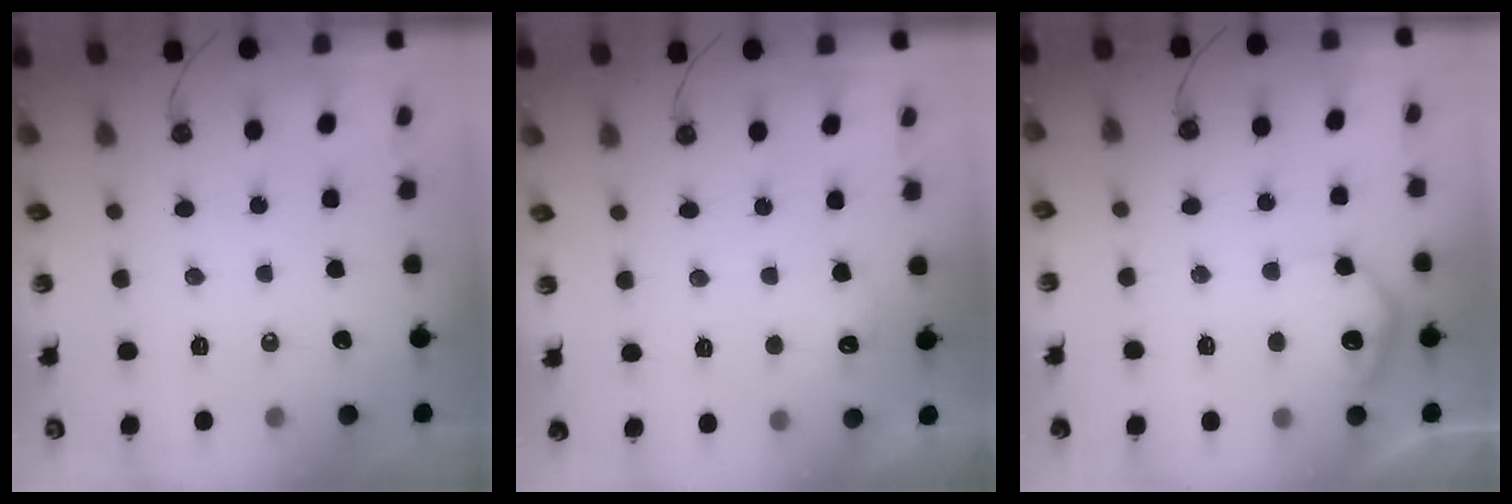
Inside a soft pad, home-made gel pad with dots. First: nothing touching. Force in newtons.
{"total": 5.9, "press": 5.9, "slide": 0.4}
{"total": 10.7, "press": 10.7, "slide": 0.5}